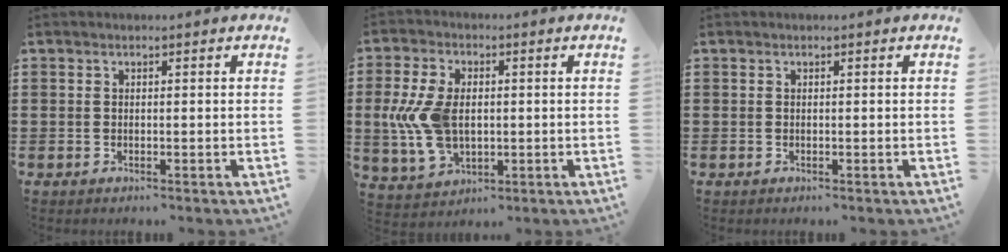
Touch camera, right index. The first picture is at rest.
{"total": 10.0, "force": [0.1, 6.3, 7.7], "torque": [-0.192, 0.004, -0.004]}
{"total": 0.0}